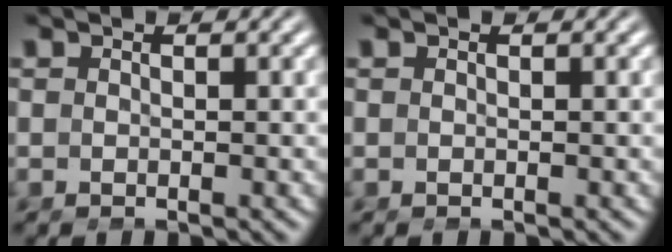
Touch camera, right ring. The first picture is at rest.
{"total": 0.0}